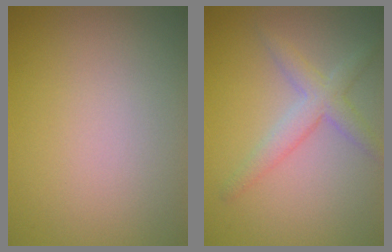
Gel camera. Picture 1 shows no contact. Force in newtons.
{"total": 3.0, "press": 3.0, "slide": 0.1}